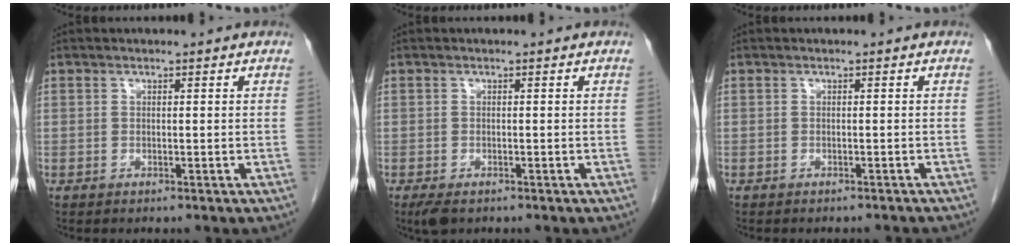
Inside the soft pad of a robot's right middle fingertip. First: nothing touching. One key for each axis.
{"total": 2.4, "fx": -1.6, "fy": 1.0, "fz": 1.5, "tx": -0.030, "ty": -0.005, "tz": -0.021}
{"total": 2.5, "fx": -2.4, "fy": 0.4, "fz": 0.5, "tx": -0.010, "ty": -0.006, "tz": -0.028}